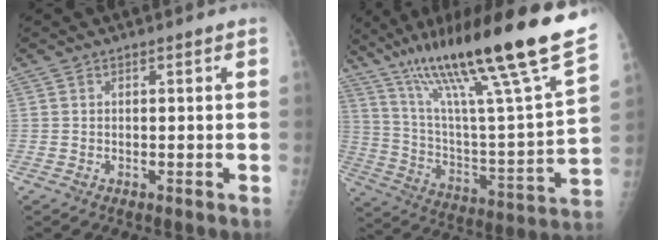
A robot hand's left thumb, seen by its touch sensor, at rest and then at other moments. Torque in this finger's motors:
{"motor_torque": [0.67, 0.67, 1.64, -1.13, 0.32]}